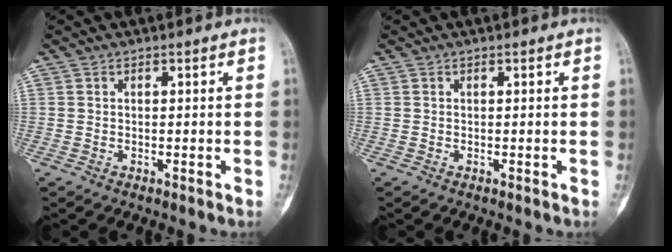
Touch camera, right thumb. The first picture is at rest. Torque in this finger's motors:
{"motor_torque": [0.14, 0.09, 0.06, -0.13, 0.00]}